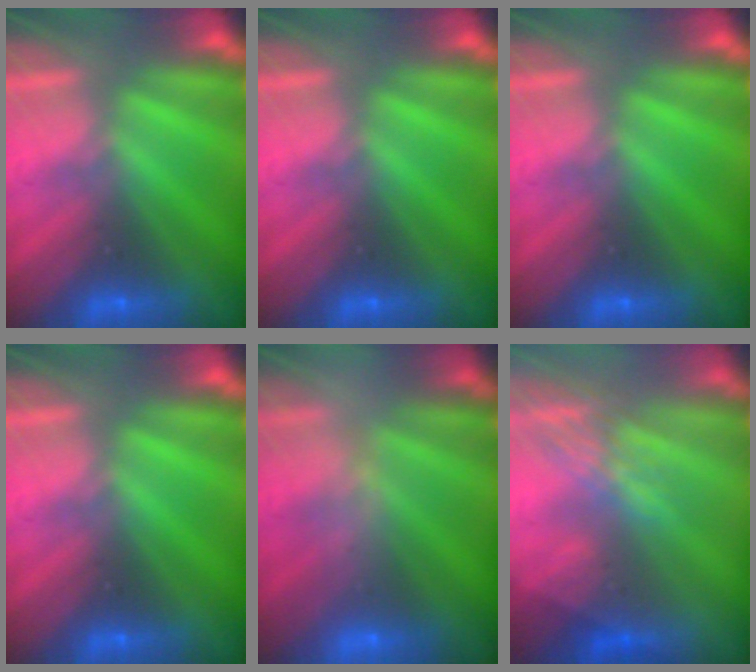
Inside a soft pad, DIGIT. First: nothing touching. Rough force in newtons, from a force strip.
{"total": 0.0}
{"total": 0.0}
{"total": 0.0}
{"total": 2.6}
{"total": 2.9}